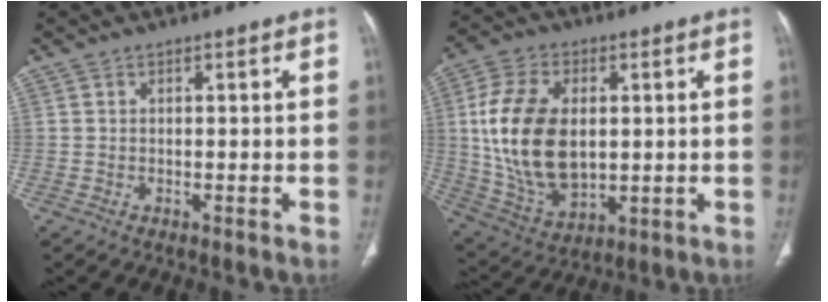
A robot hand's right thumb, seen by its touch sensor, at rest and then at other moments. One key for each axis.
{"total": 18.6, "fx": 1.8, "fy": 11.5, "fz": 14.5, "tx": -0.271, "ty": -0.014, "tz": 0.045}